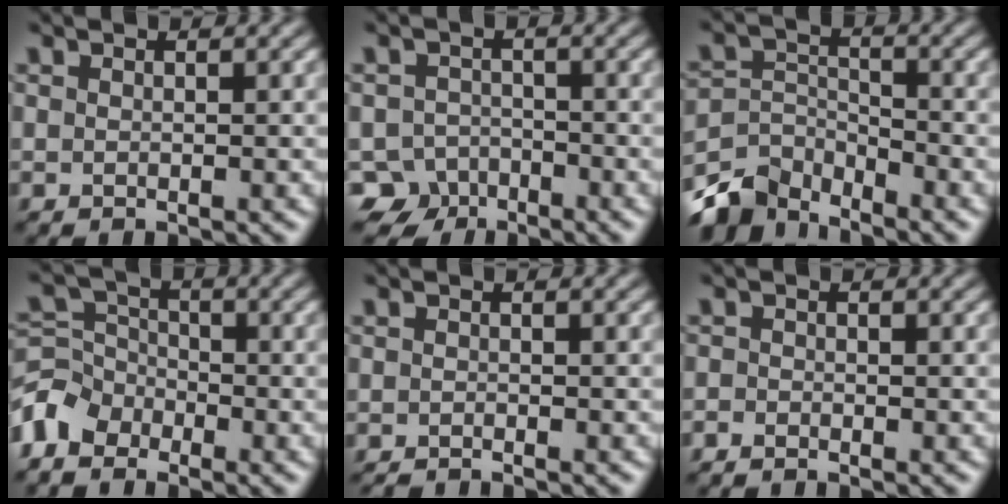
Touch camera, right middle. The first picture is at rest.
{"total": 4.5, "force": [-3.3, 3.0, 0.8], "torque": [-0.001, -0.004, -0.059]}
{"total": 5.6, "force": [-4.9, 2.2, 1.4], "torque": [-0.028, -0.008, -0.103]}
{"total": 4.7, "force": [-3.4, 3.0, 1.4], "torque": [-0.034, 0.003, -0.084]}
{"total": 1.0, "force": [-1.0, 0.0, 0.3], "torque": [0.000, -0.004, -0.019]}
{"total": 1.0, "force": [-1.0, 0.2, 0.2], "torque": [-0.001, -0.005, -0.022]}